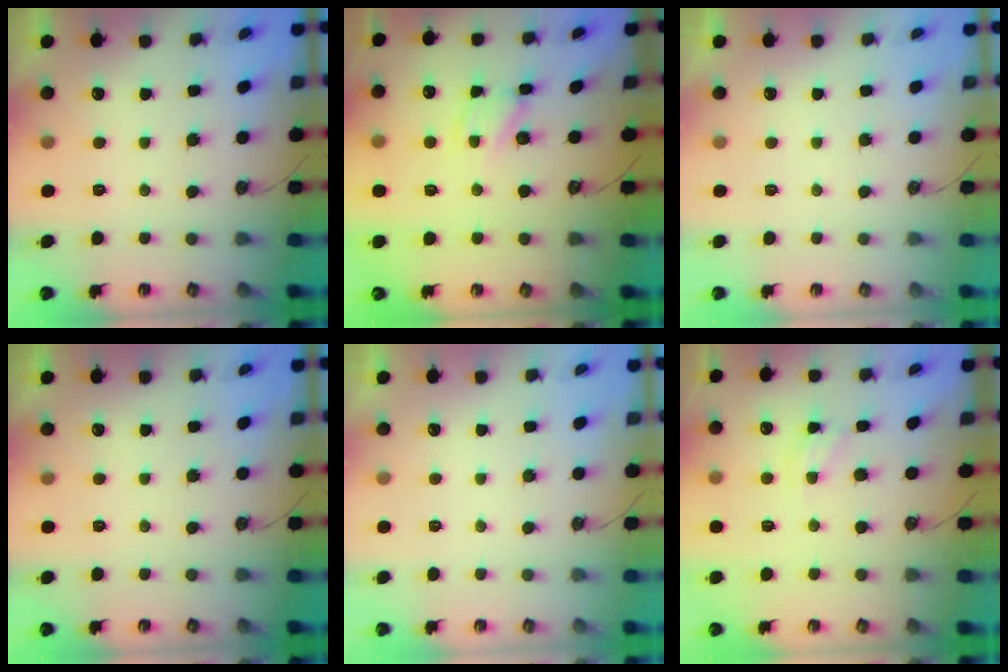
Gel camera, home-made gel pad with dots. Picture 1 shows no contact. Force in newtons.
{"total": 3.7, "press": 3.7, "slide": 0.2}
{"total": 0.0}
{"total": 0.0}
{"total": 0.0}
{"total": 4.1, "press": 4.1, "slide": 0.3}